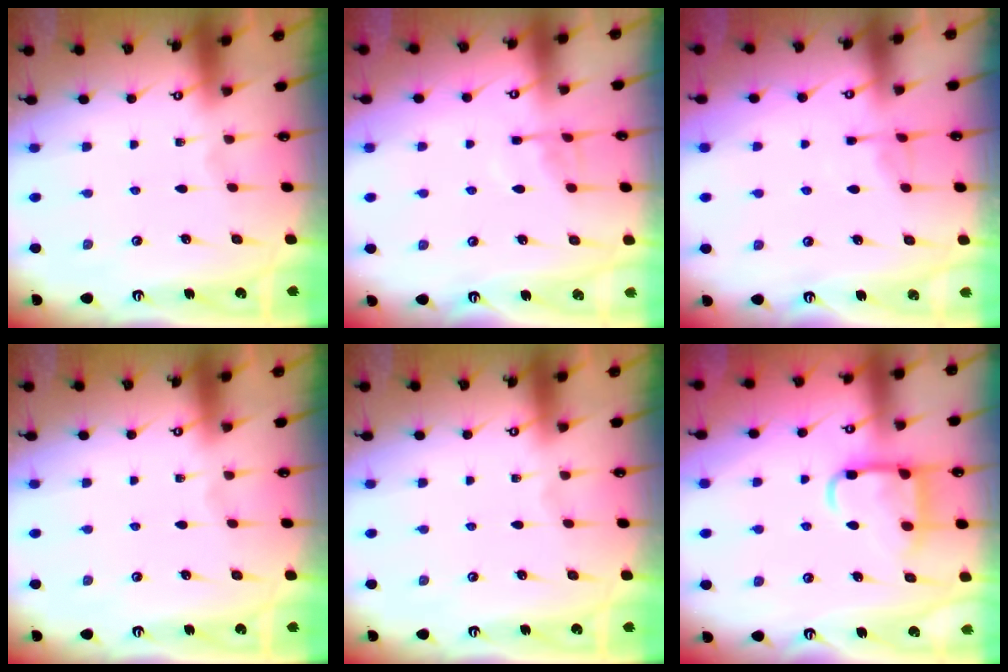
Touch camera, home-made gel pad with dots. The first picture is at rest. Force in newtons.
{"total": 6.4, "press": 6.3, "slide": 0.6}
{"total": 4.4, "press": 4.3, "slide": 0.7}
{"total": 0.0}
{"total": 0.0}
{"total": 11.7, "press": 11.6, "slide": 1.5}